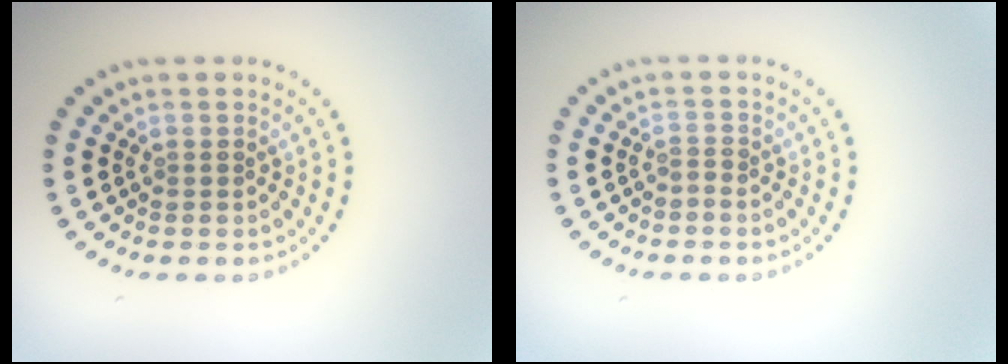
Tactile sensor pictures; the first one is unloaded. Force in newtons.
{"total": 0.5, "press": 0.1, "slide": 0.5}